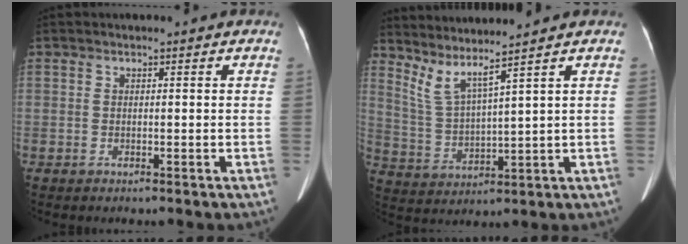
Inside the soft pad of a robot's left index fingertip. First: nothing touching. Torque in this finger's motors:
{"motor_torque": [-0.28, -0.45, 0.02, 0.01]}